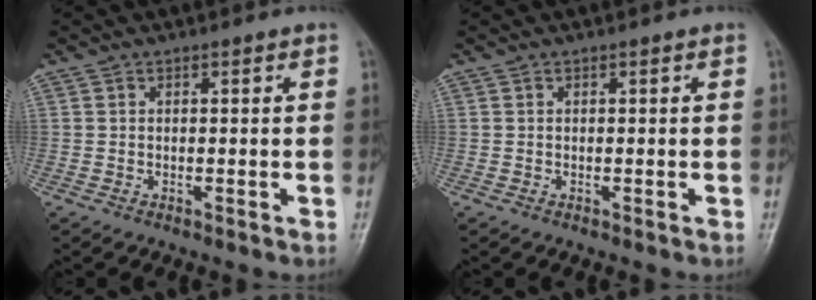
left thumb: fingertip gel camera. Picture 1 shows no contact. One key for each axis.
{"total": 0.0}